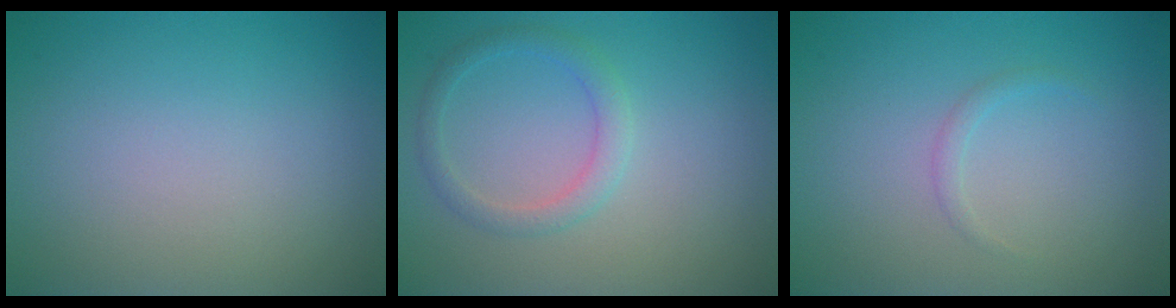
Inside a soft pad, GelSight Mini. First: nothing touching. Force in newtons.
{"total": 2.0, "press": 2.0, "slide": 0.1}
{"total": 0.8, "press": 0.7, "slide": 0.1}